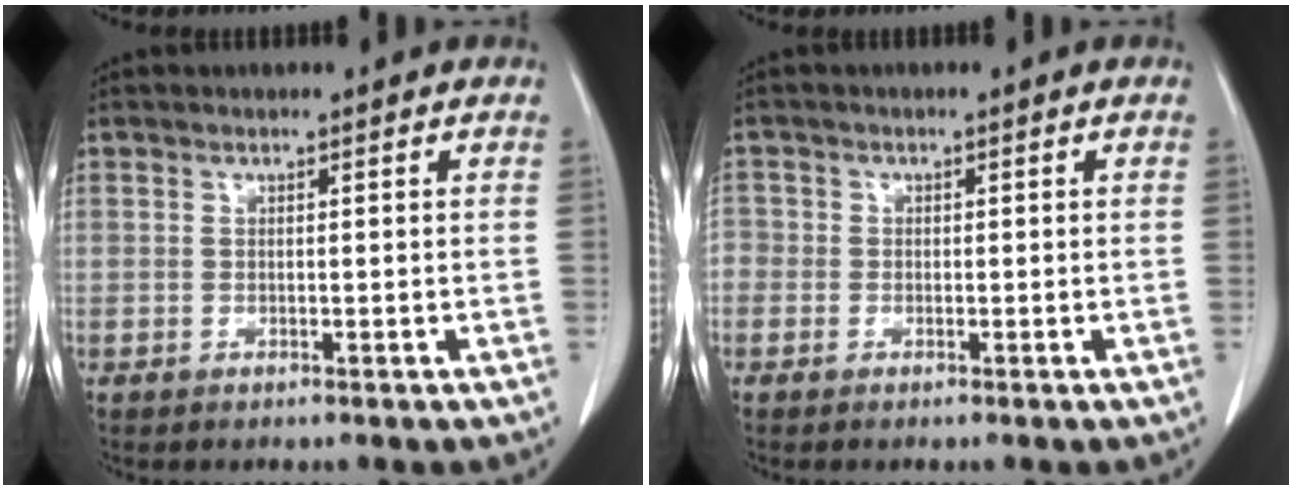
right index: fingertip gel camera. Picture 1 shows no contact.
{"total": 1.9, "force": [-0.7, 1.8, 0.3], "torque": [-0.001, 0.005, -0.019]}